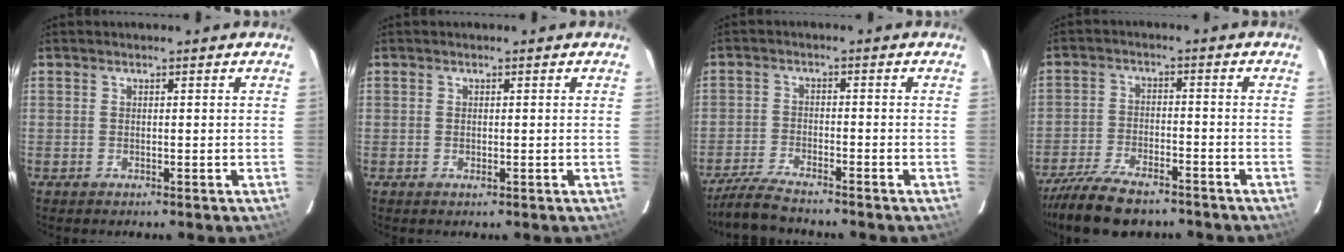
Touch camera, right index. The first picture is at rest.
{"total": 0.6, "force": [-0.1, 0.4, 0.5], "torque": [-0.008, 0.001, -0.001]}
{"total": 7.8, "force": [-6.9, 1.0, 3.3], "torque": [-0.091, -0.017, -0.127]}
{"total": 14.1, "force": [-11.5, 4.8, 6.6], "torque": [-0.155, -0.016, -0.197]}